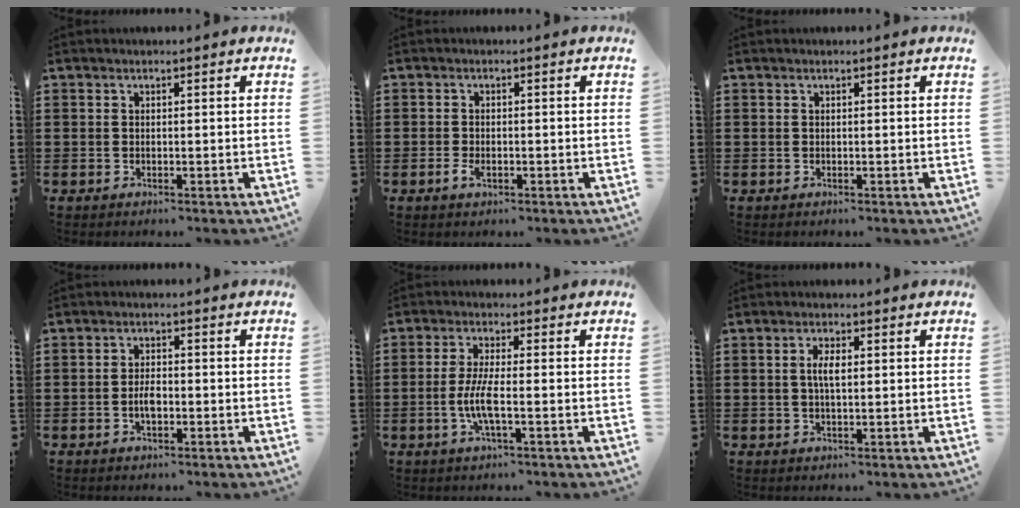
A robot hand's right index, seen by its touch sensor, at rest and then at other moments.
{"total": 1.8, "force": [-0.7, 0.8, 1.4], "torque": [-0.034, -0.003, -0.016]}
{"total": 0.0}
{"total": 2.8, "force": [-0.8, 1.3, 2.4], "torque": [-0.053, 0.002, -0.017]}
{"total": 5.4, "force": [-1.4, 1.0, 5.1], "torque": [-0.116, -0.009, -0.034]}
{"total": 3.1, "force": [0.3, 1.1, 2.9], "torque": [-0.058, 0.003, 0.003]}